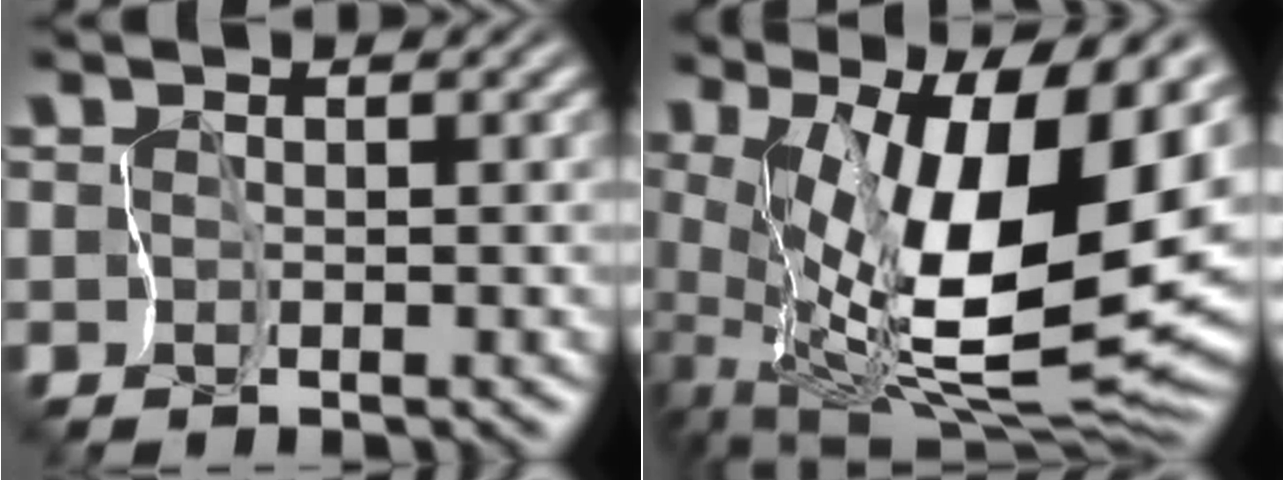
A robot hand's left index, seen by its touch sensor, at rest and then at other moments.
{"total": 14.8, "force": [2.7, 4.7, 13.8], "torque": [-0.221, -0.012, 0.062]}